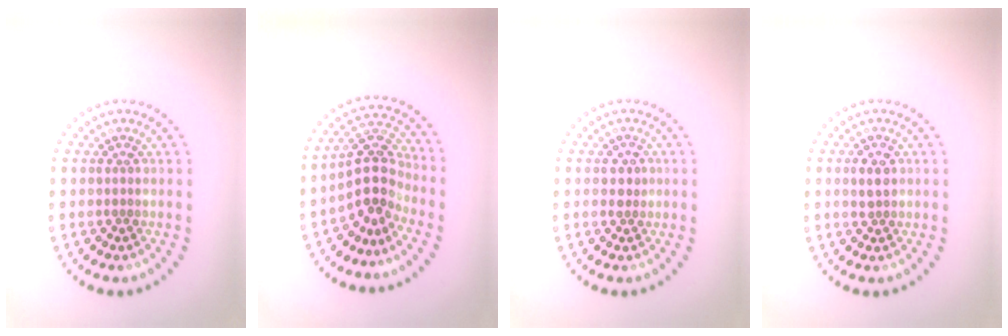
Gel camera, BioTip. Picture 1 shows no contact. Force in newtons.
{"total": 4.1, "press": 3.5, "slide": 2.2}
{"total": 1.2, "press": 1.2, "slide": 0.2}
{"total": 1.7, "press": 1.7, "slide": 0.1}